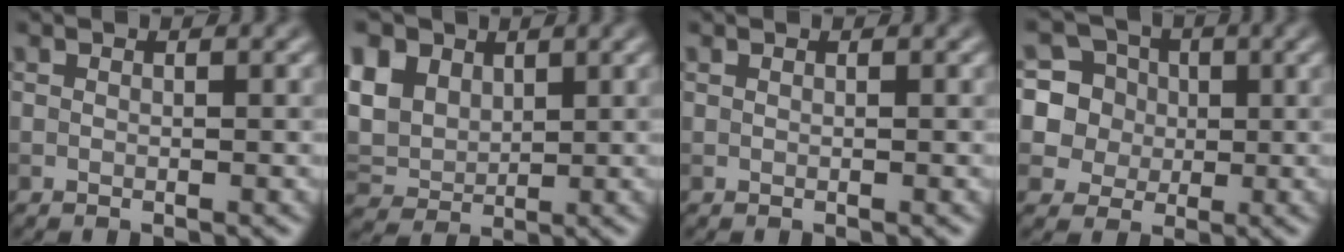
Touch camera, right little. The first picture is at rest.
{"total": 8.3, "force": [3.4, 6.0, 4.6], "torque": [-0.118, 0.025, 0.054]}
{"total": 0.0}
{"total": 10.0, "force": [2.2, 9.4, 2.7], "torque": [-0.087, 0.033, 0.040]}